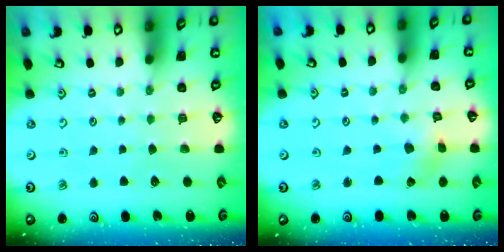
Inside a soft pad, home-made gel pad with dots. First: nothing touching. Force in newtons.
{"total": 1.4, "press": 1.3, "slide": 0.3}